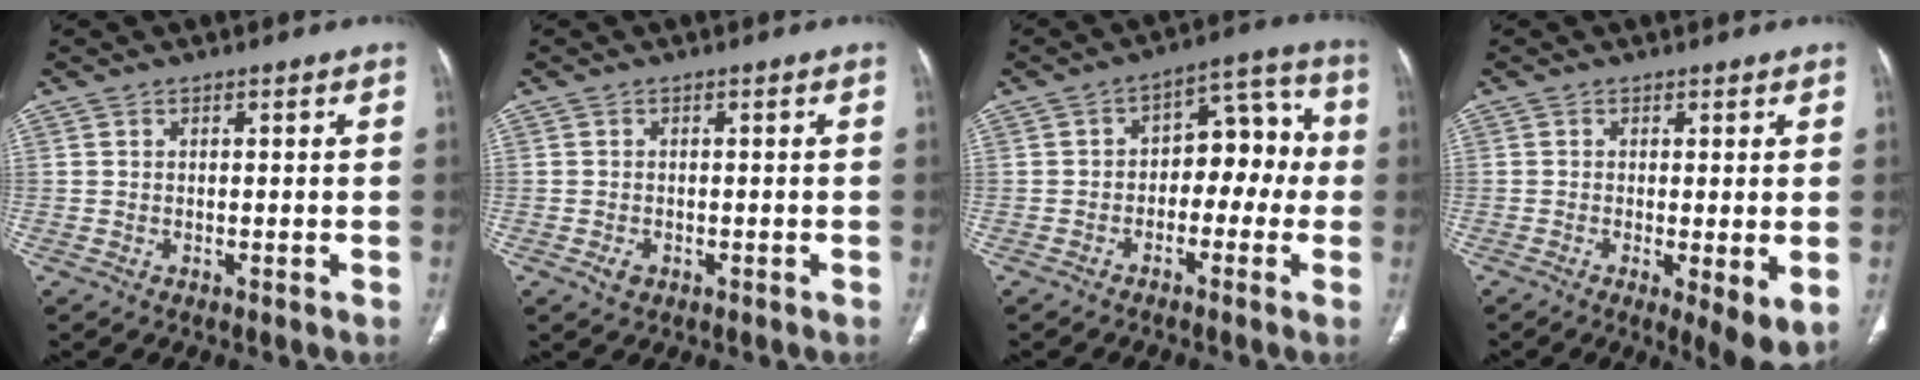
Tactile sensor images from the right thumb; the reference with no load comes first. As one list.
[{"total": 1.9, "force": [-0.8, 1.4, 1.0], "torque": [-0.016, 0.002, -0.009]}, {"total": 10.5, "force": [-1.3, 6.7, 7.9], "torque": [-0.063, 0.050, -0.031]}, {"total": 6.5, "force": [-1.2, 1.7, 6.1], "torque": [-0.100, -0.023, -0.020]}]